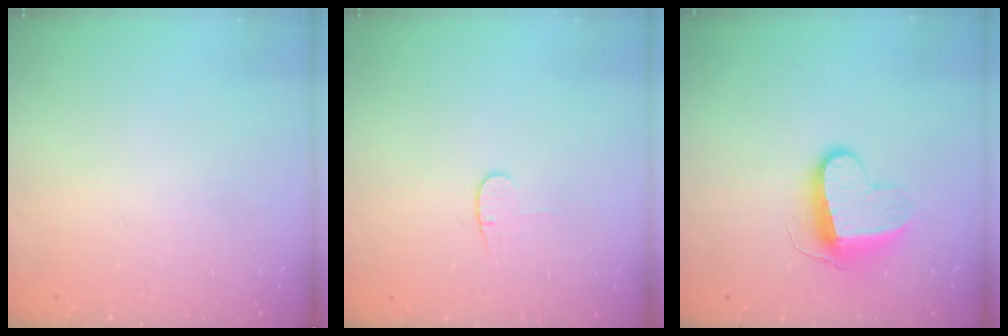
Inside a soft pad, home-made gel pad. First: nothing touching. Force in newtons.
{"total": 3.7, "press": 3.6, "slide": 0.4}
{"total": 10.2, "press": 10.2, "slide": 0.3}